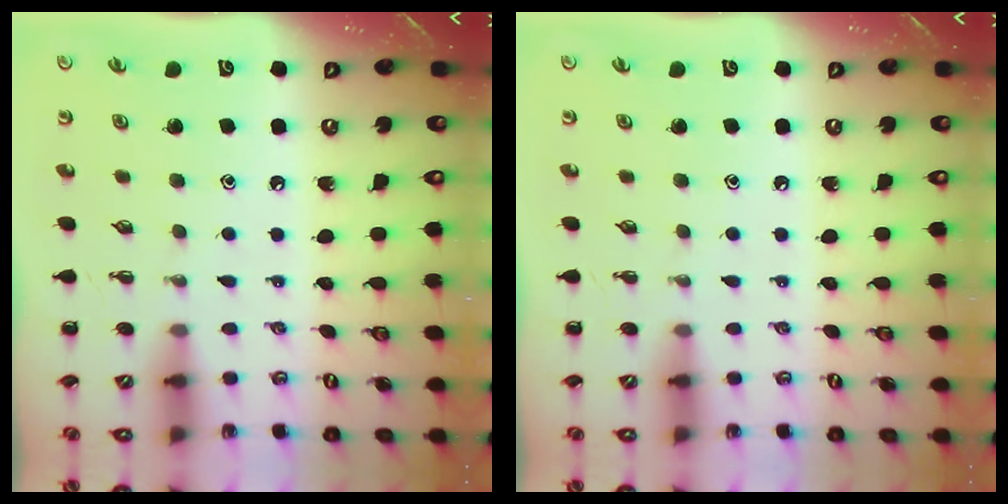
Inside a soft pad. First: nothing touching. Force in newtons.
{"total": 0.0}